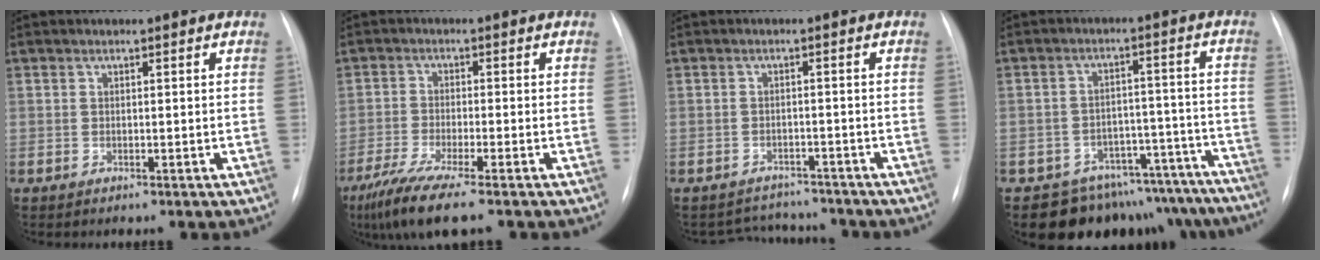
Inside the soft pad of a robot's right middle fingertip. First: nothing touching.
{"total": 8.5, "force": [-6.2, 0.0, 5.8], "torque": [-0.109, -0.026, -0.108]}
{"total": 5.2, "force": [-4.8, 1.8, -0.7], "torque": [0.009, 0.018, -0.066]}
{"total": 16.7, "force": [-15.1, 6.9, 2.0], "torque": [0.002, 0.053, -0.184]}